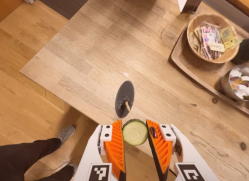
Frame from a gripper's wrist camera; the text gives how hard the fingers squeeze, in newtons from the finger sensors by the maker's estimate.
{"total": 7.9, "left": 8.3, "right": 7.5}